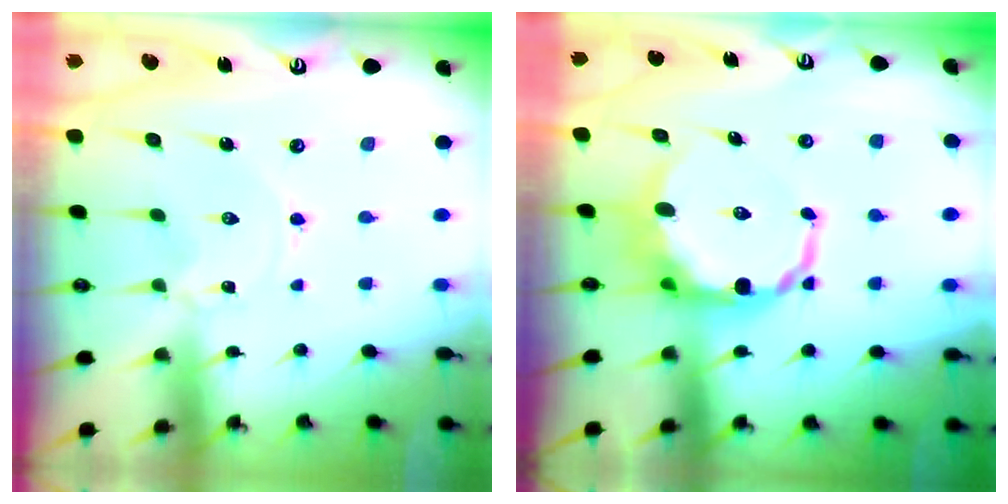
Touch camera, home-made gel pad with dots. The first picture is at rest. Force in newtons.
{"total": 10.3, "press": 9.9, "slide": 2.9}